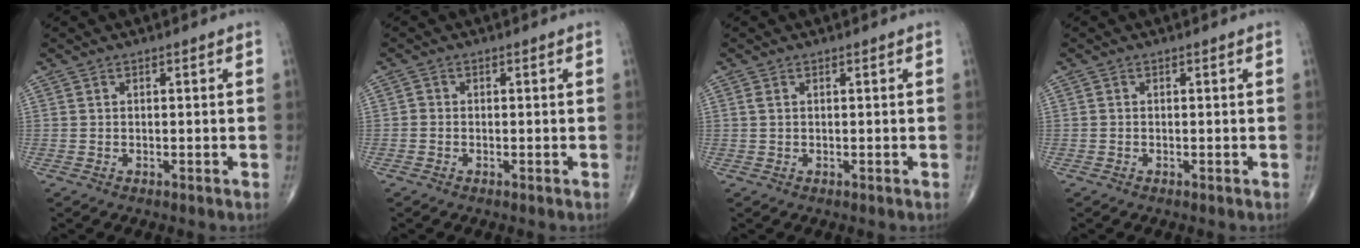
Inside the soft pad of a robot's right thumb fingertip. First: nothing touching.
{"total": 0.9, "force": [-0.4, 0.7, 0.3], "torque": [0.000, 0.002, -0.012]}
{"total": 0.8, "force": [0.3, 0.4, 0.6], "torque": [-0.018, 0.006, 0.009]}
{"total": 0.0}